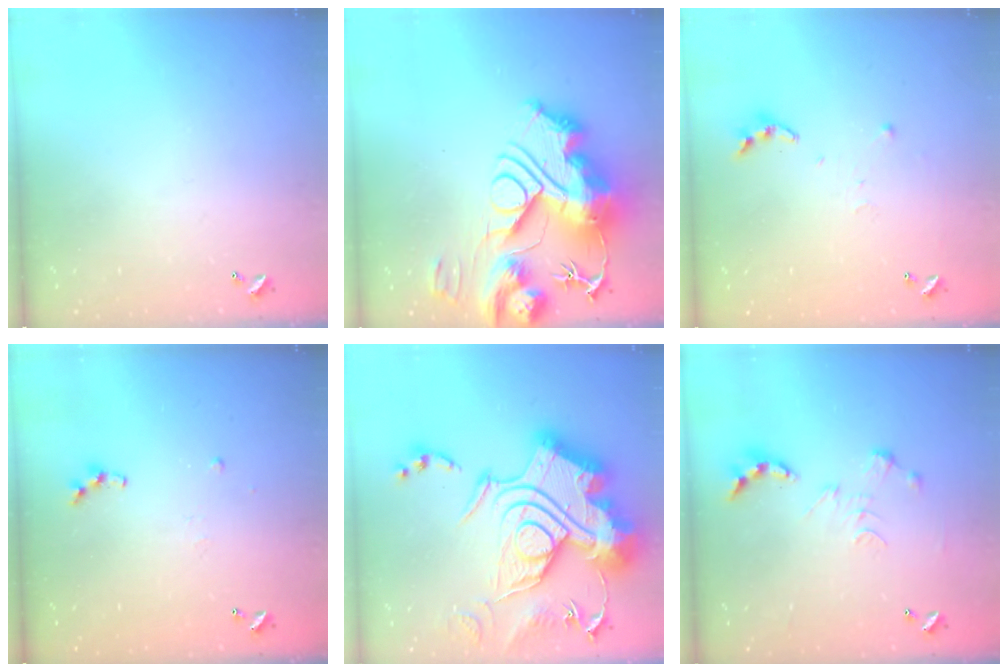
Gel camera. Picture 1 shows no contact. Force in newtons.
{"total": 0.5, "press": 0.5, "slide": 0.0}
{"total": 3.8, "press": 3.8, "slide": 0.4}
{"total": 7.2, "press": 7.1, "slide": 0.7}
{"total": 1.1, "press": 1.1, "slide": 0.0}
{"total": 0.0}